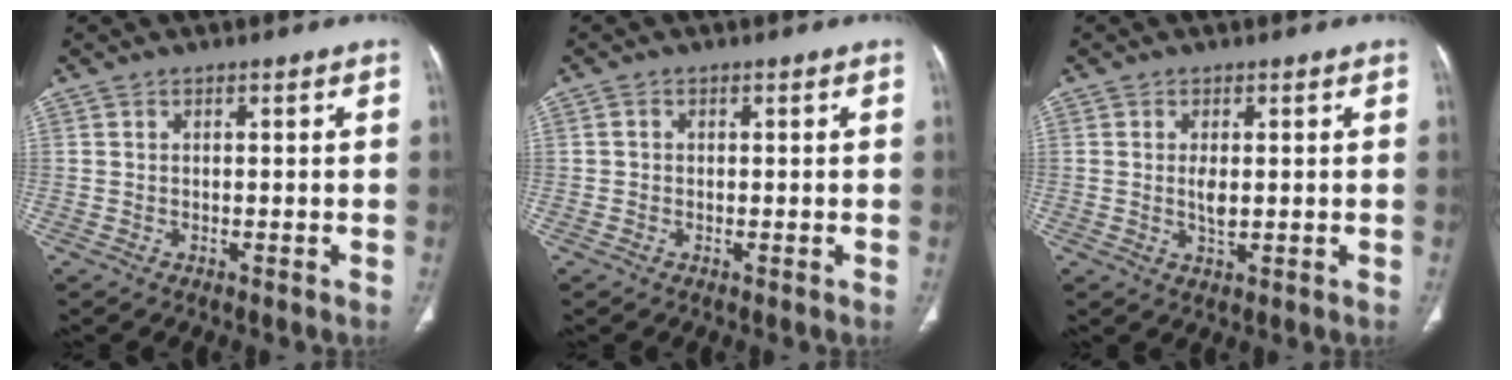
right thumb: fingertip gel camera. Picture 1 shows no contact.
{"total": 0.8, "force": [0.0, 0.8, 0.2], "torque": [-0.001, 0.002, -0.001]}
{"total": 2.8, "force": [0.2, 1.3, 2.5], "torque": [-0.049, -0.006, 0.007]}